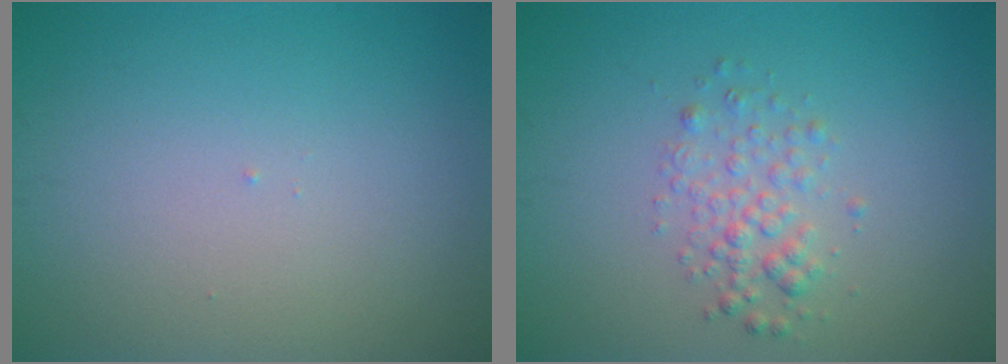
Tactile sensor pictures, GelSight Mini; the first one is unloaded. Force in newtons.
{"total": 2.2, "press": 2.2, "slide": 0.1}